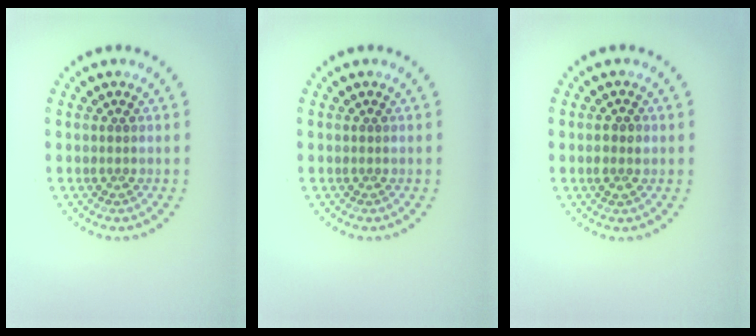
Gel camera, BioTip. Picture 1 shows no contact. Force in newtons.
{"total": 0.0}
{"total": 1.5, "press": 1.5, "slide": 0.3}